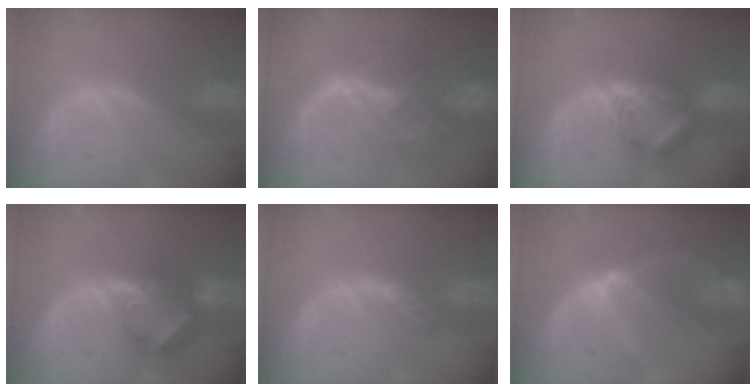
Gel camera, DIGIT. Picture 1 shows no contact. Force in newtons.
{"total": 8.8, "press": 7.5, "slide": 4.6}
{"total": 5.8, "press": 5.6, "slide": 1.2}
{"total": 6.8, "press": 6.6, "slide": 1.7}
{"total": 2.8, "press": 2.5, "slide": 1.2}
{"total": 5.3, "press": 5.3, "slide": 0.5}